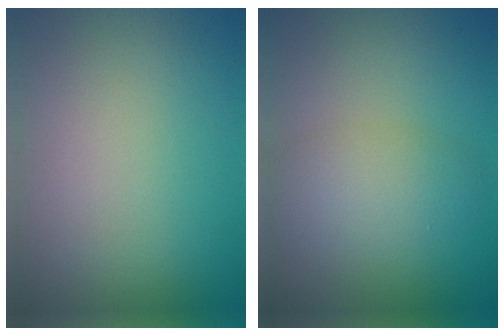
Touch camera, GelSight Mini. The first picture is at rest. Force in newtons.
{"total": 3.7, "press": 3.7, "slide": 0.2}